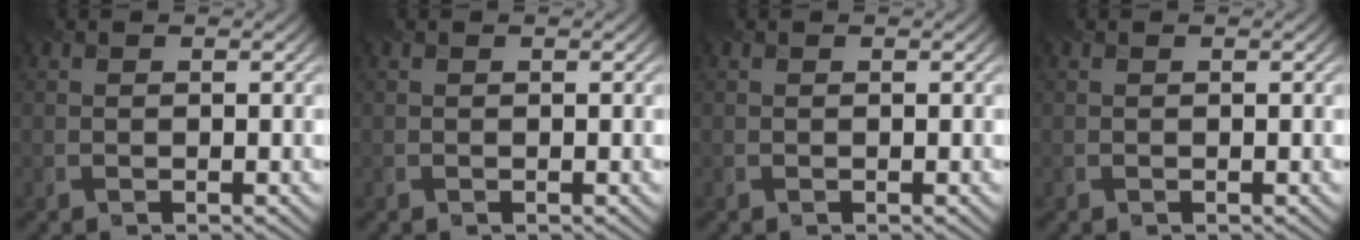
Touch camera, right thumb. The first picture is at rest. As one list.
[{"total": 0.0}, {"total": 0.0}, {"total": 0.0}]